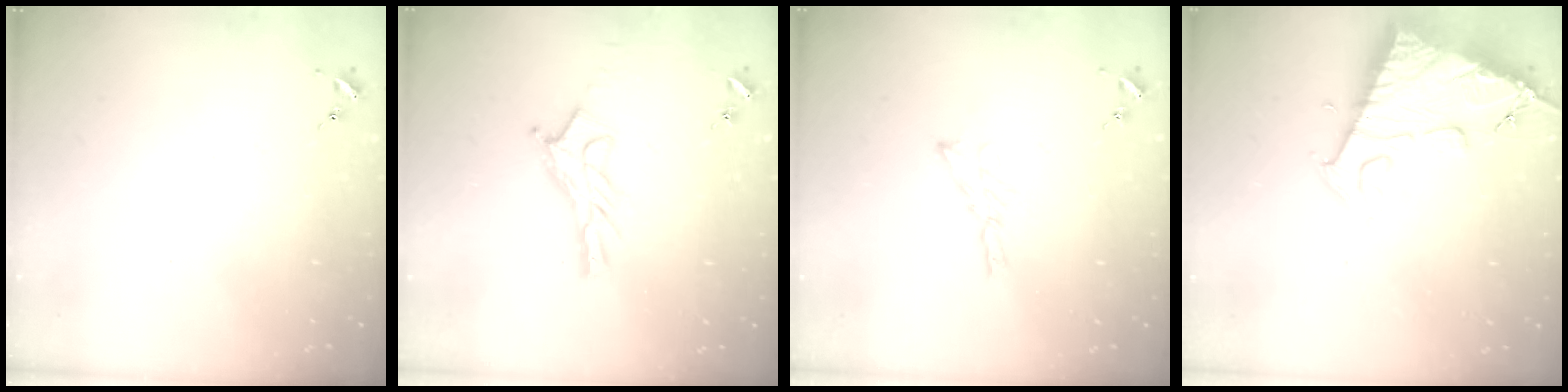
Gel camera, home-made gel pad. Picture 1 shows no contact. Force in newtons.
{"total": 12.5, "press": 12.4, "slide": 0.9}
{"total": 5.2, "press": 5.2, "slide": 0.5}
{"total": 13.5, "press": 13.4, "slide": 1.3}